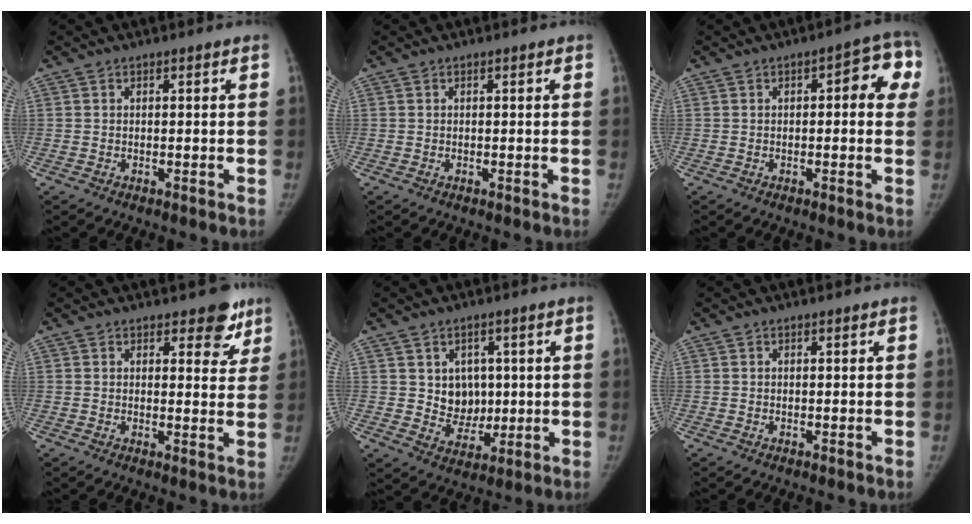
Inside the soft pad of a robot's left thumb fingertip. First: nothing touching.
{"total": 0.0}
{"total": 7.2, "force": [1.5, 3.2, 6.3], "torque": [-0.039, 0.017, 0.006]}
{"total": 4.7, "force": [3.2, 2.3, 2.6], "torque": [0.001, -0.016, 0.036]}
{"total": 7.0, "force": [1.3, 6.0, 3.4], "torque": [-0.013, -0.011, 0.031]}
{"total": 0.0}